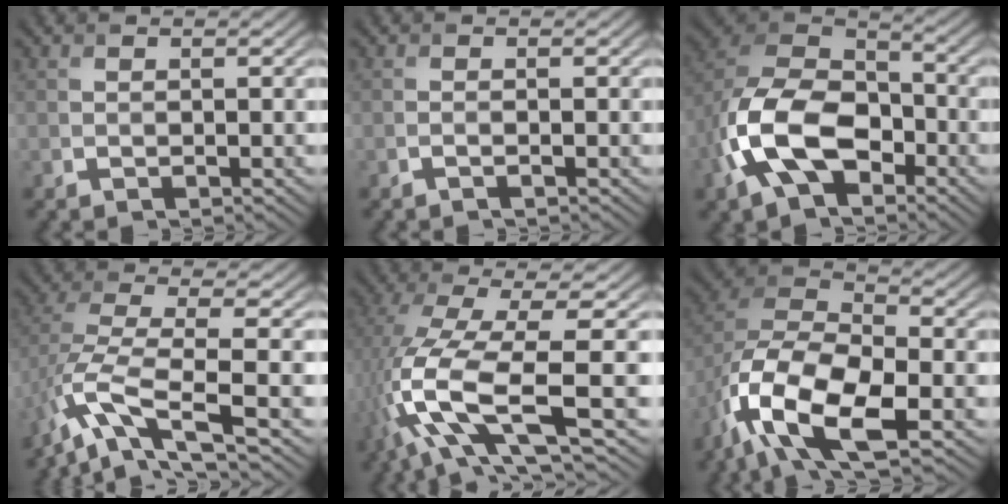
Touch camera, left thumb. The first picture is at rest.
{"total": 0.6, "force": [-0.4, 0.0, 0.4], "torque": [-0.010, 0.000, -0.009]}
{"total": 14.5, "force": [-5.7, 9.0, 9.9], "torque": [-0.232, -0.019, -0.123]}
{"total": 9.8, "force": [-4.6, 2.9, 8.2], "torque": [-0.185, -0.007, -0.095]}
{"total": 13.3, "force": [-2.8, 3.9, 12.4], "torque": [-0.272, -0.009, -0.045]}
{"total": 15.0, "force": [-7.4, 6.9, 11.1], "torque": [-0.248, -0.021, -0.147]}